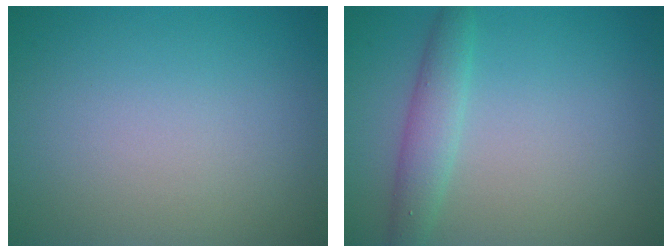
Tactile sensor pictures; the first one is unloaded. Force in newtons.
{"total": 2.6, "press": 2.6, "slide": 0.1}